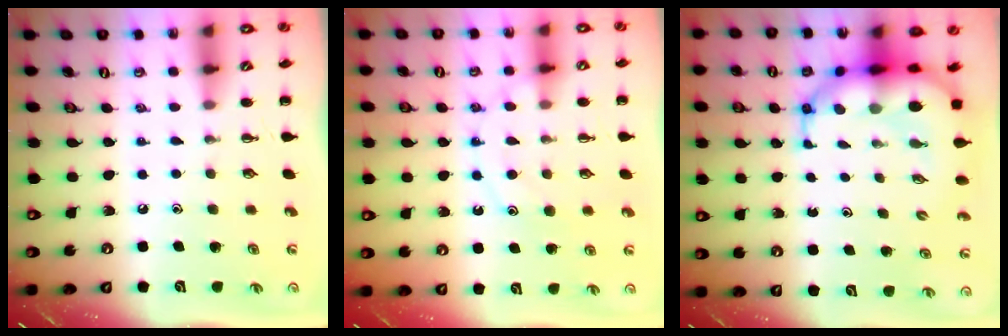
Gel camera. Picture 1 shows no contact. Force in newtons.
{"total": 10.6, "press": 10.6, "slide": 0.7}
{"total": 12.0, "press": 11.5, "slide": 3.5}